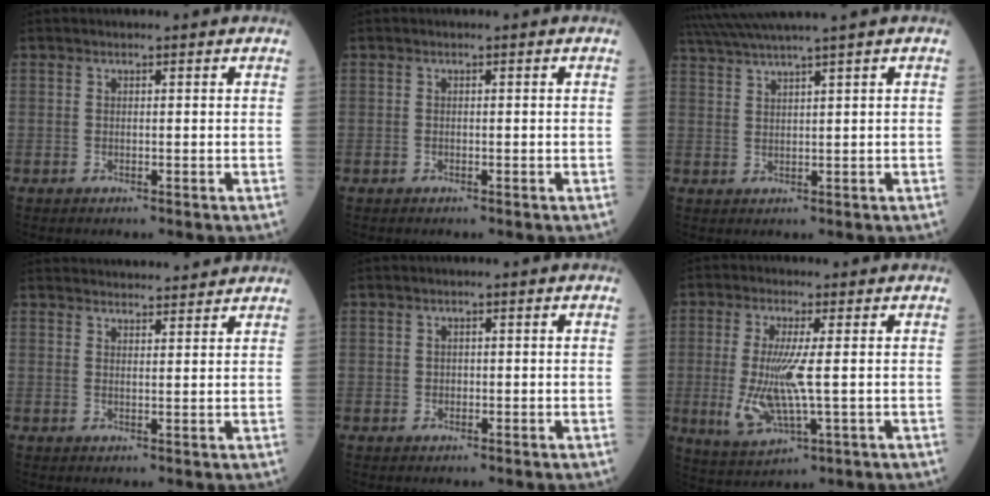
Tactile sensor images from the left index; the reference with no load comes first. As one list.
[{"total": 0.0}, {"total": 7.9, "force": [6.7, -2.0, 3.6], "torque": [-0.063, 0.022, 0.120]}, {"total": 12.5, "force": [12.1, 1.9, 2.8], "torque": [-0.030, 0.030, 0.161]}, {"total": 0.9, "force": [-0.1, 0.8, 0.3], "torque": [-0.005, 0.003, 0.002]}, {"total": 8.5, "force": [-0.5, 1.3, 8.4], "torque": [-0.191, -0.012, -0.002]}]